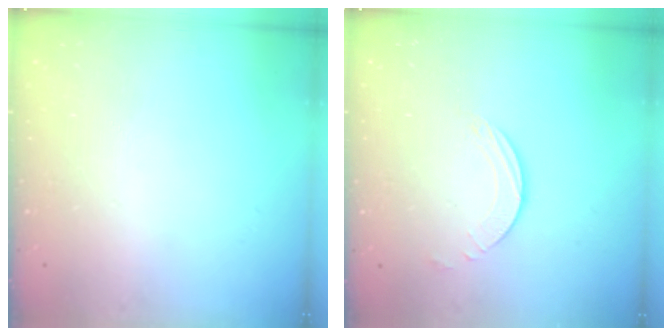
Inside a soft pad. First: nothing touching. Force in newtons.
{"total": 2.0, "press": 1.9, "slide": 0.3}